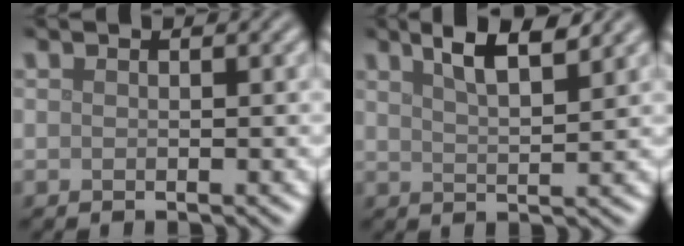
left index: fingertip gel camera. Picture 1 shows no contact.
{"total": 4.5, "force": [3.1, 1.1, 3.1], "torque": [-0.044, 0.012, 0.051]}